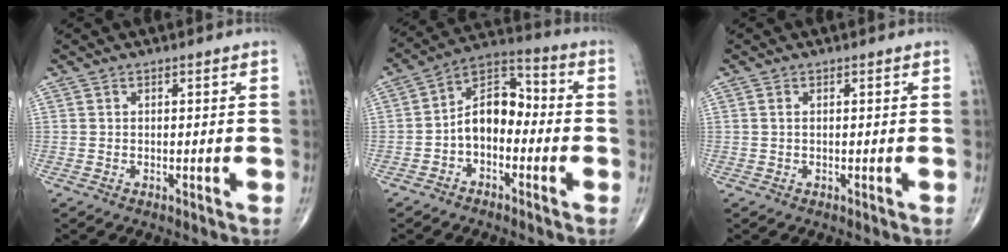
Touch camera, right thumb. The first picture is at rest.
{"total": 9.9, "force": [-2.1, 6.5, 7.1], "torque": [-0.095, 0.044, -0.055]}
{"total": 0.5, "force": [0.1, 0.2, 0.5], "torque": [-0.012, 0.001, 0.002]}